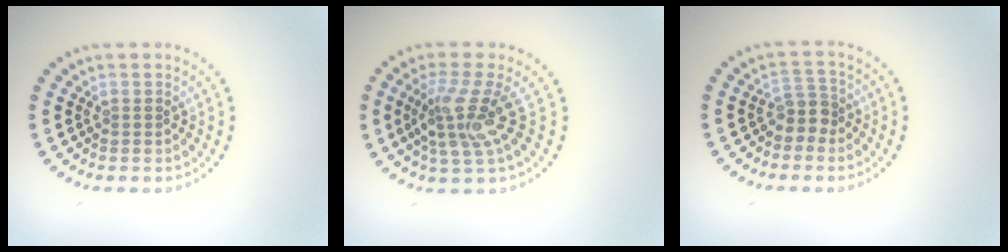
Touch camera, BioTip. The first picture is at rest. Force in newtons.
{"total": 3.8, "press": 3.1, "slide": 2.3}
{"total": 2.1, "press": 1.7, "slide": 1.3}